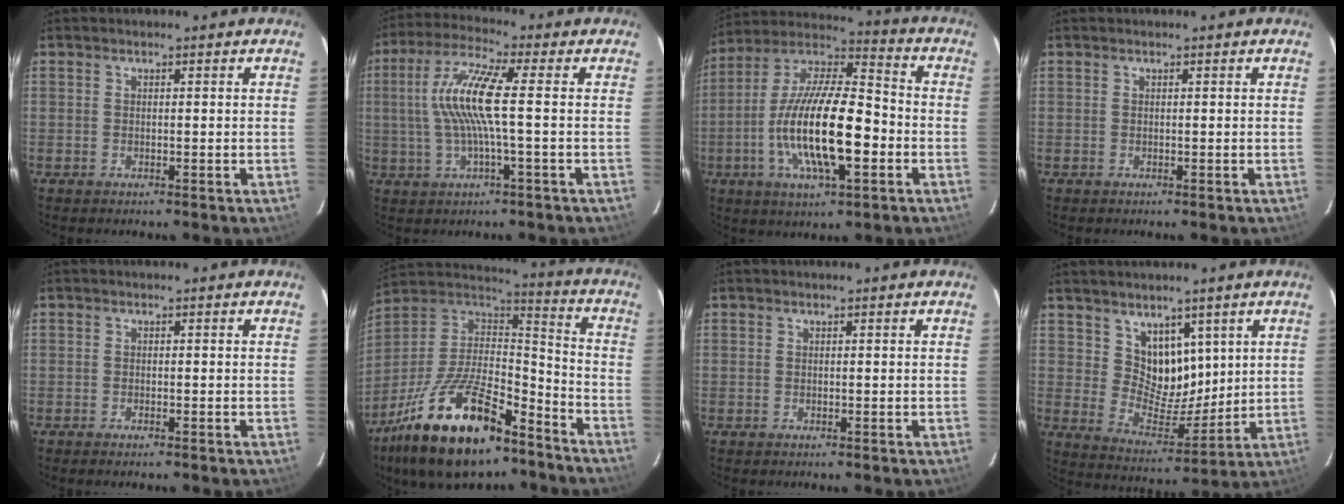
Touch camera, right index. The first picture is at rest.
{"total": 10.4, "force": [0.2, 0.6, 10.4], "torque": [-0.210, 0.007, 0.004]}
{"total": 19.6, "force": [-4.9, 6.1, 17.9], "torque": [-0.342, -0.005, -0.097]}
{"total": 0.0}
{"total": 1.1, "force": [-1.0, 0.2, 0.5], "torque": [-0.014, -0.001, -0.020]}
{"total": 25.9, "force": [-16.7, 9.9, 17.1], "torque": [-0.334, -0.017, -0.277]}
{"total": 0.0}
{"total": 9.2, "force": [4.9, 6.7, 4.1], "torque": [-0.062, -0.003, 0.100]}